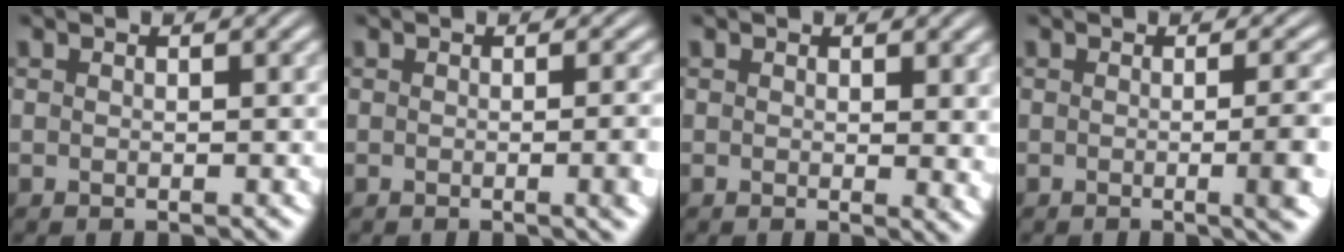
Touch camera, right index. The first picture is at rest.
{"total": 1.6, "force": [-0.4, -0.1, 1.6], "torque": [-0.016, 0.003, -0.009]}
{"total": 1.1, "force": [0.5, 0.2, 1.0], "torque": [-0.009, -0.008, 0.007]}
{"total": 3.2, "force": [-0.6, 0.2, 3.1], "torque": [-0.033, 0.005, -0.016]}